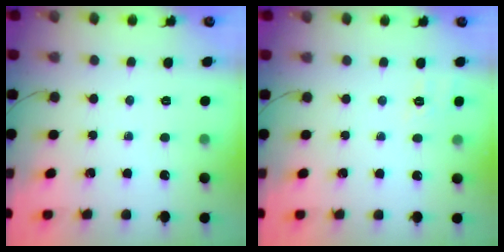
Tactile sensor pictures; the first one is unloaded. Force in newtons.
{"total": 7.6, "press": 7.3, "slide": 2.1}